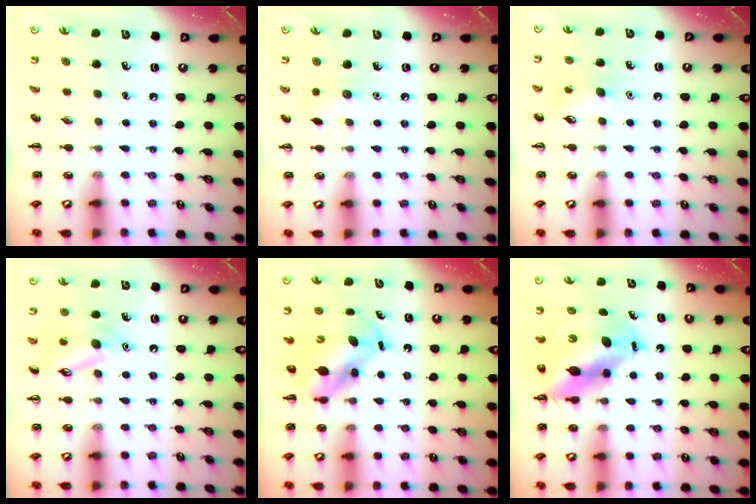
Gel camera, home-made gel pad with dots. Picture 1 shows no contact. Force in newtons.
{"total": 5.4, "press": 5.2, "slide": 1.4}
{"total": 8.6, "press": 8.3, "slide": 2.1}
{"total": 12.1, "press": 12.1, "slide": 1.0}
{"total": 5.8, "press": 5.8, "slide": 0.6}
{"total": 10.7, "press": 10.3, "slide": 3.0}